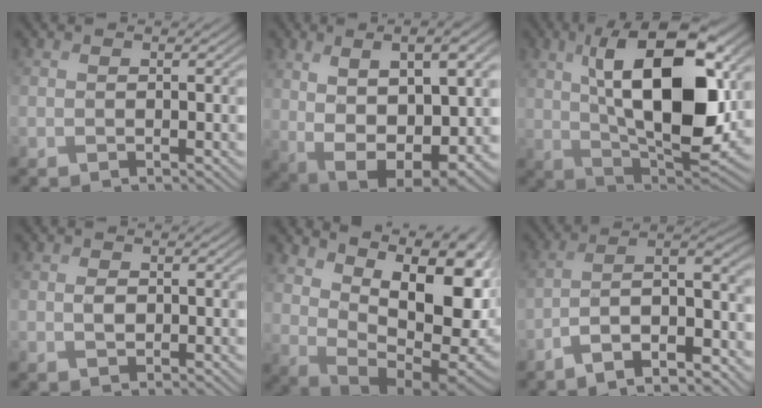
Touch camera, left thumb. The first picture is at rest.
{"total": 16.1, "force": [2.5, 8.0, 13.8], "torque": [-0.228, -0.024, 0.072]}
{"total": 17.4, "force": [3.6, 7.9, 15.0], "torque": [-0.252, 0.011, 0.053]}
{"total": 1.5, "force": [0.1, 1.0, 1.1], "torque": [-0.025, 0.000, 0.001]}
{"total": 16.0, "force": [5.4, 8.5, 12.4], "torque": [-0.203, 0.009, 0.099]}
{"total": 10.5, "force": [-6.7, 3.1, 7.4], "torque": [-0.116, 0.002, -0.117]}